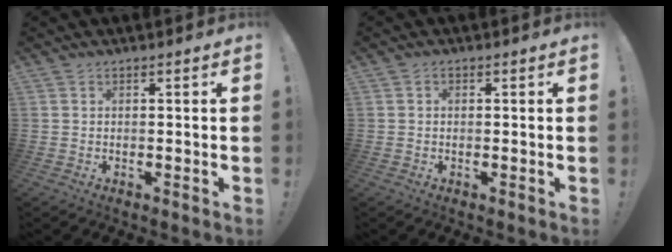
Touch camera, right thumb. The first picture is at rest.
{"total": 0.8, "force": [-0.3, 0.7, 0.3], "torque": [-0.009, 0.005, -0.005]}